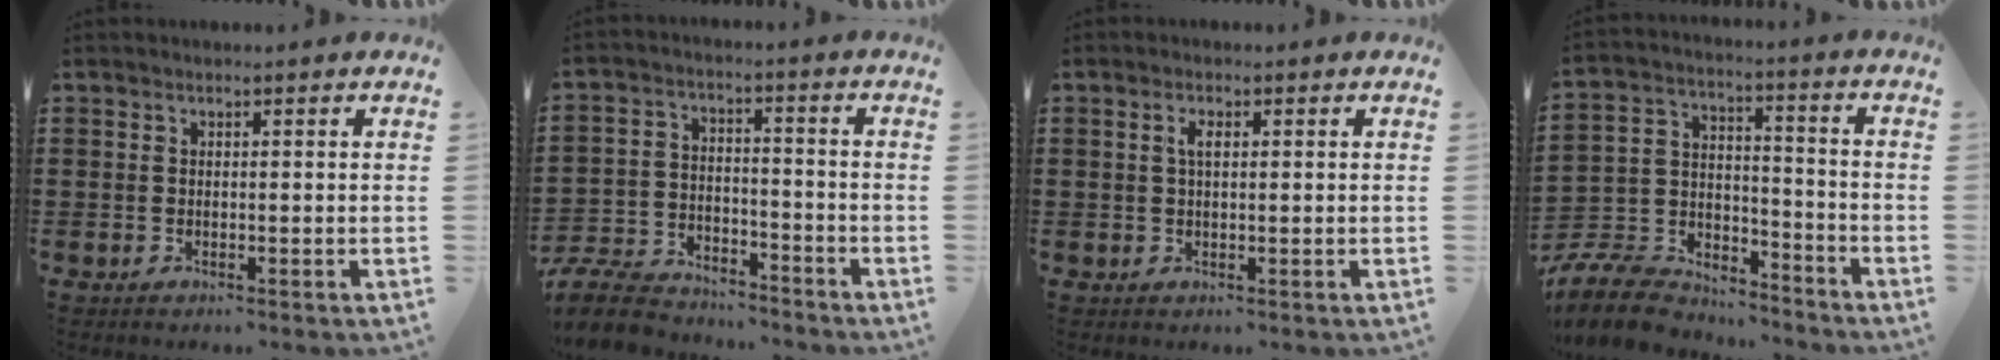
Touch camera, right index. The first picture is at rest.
{"total": 8.9, "force": [-8.4, 2.2, 1.9], "torque": [-0.048, 0.024, -0.167]}
{"total": 2.1, "force": [0.4, 0.8, 1.8], "torque": [-0.039, 0.006, 0.006]}
{"total": 9.6, "force": [-8.7, 3.5, 2.1], "torque": [-0.075, 0.010, -0.176]}